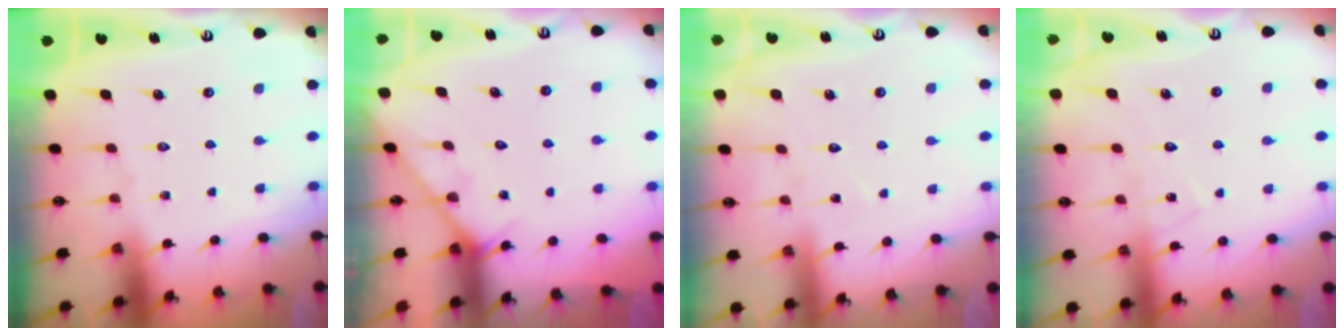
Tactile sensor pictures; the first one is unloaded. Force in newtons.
{"total": 5.3, "press": 5.2, "slide": 0.6}
{"total": 6.4, "press": 6.3, "slide": 0.6}
{"total": 7.6, "press": 7.6, "slide": 0.4}